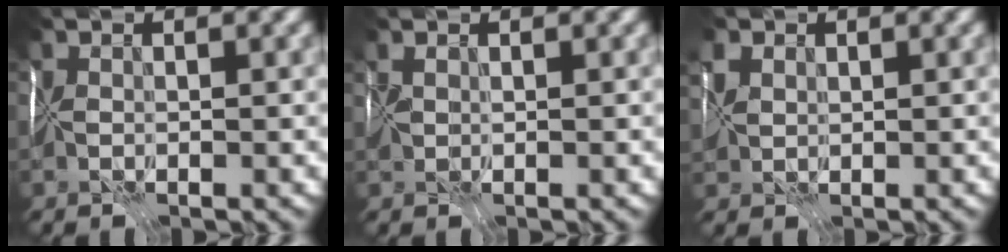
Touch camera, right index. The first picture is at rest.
{"total": 0.6, "force": [0.5, 0.1, 0.3], "torque": [-0.005, -0.001, 0.013]}
{"total": 2.1, "force": [1.2, 1.4, 1.2], "torque": [-0.038, 0.007, 0.024]}